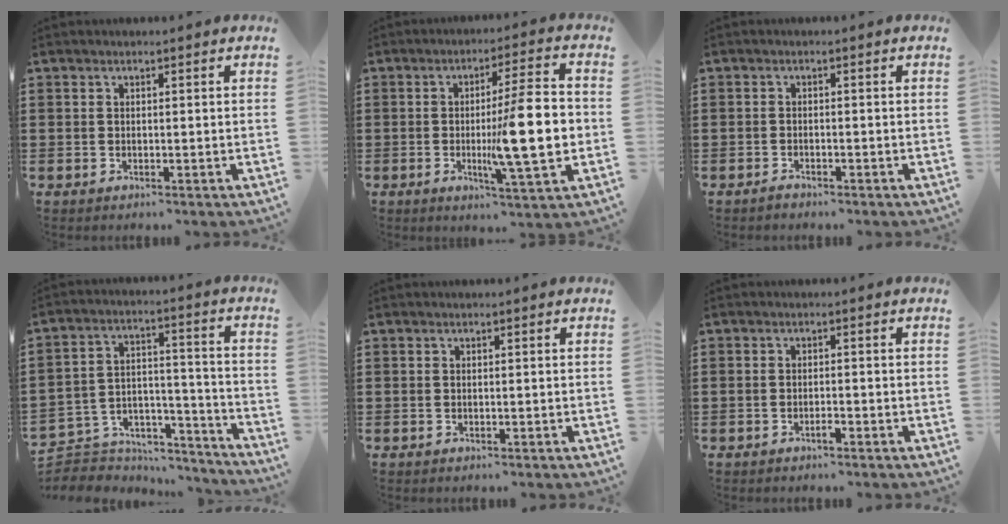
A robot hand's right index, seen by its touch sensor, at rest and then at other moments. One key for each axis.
{"total": 14.1, "fx": -1.2, "fy": 2.3, "fz": 13.8, "tx": -0.207, "ty": -0.014, "tz": -0.025}
{"total": 0.9, "fx": -0.8, "fy": 0.2, "fz": 0.2, "tx": -0.007, "ty": -0.001, "tz": -0.016}
{"total": 5.1, "fx": -4.4, "fy": 2.5, "fz": 0.5, "tx": -0.016, "ty": 0.002, "tz": -0.088}
{"total": 0.0}
{"total": 1.2, "fx": -0.8, "fy": 0.2, "fz": 0.9, "tx": -0.019, "ty": -0.005, "tz": -0.013}